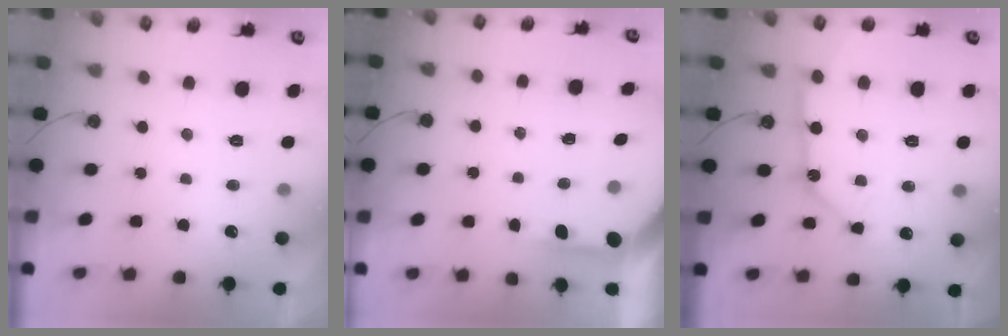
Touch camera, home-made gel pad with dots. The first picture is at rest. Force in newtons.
{"total": 3.9, "press": 3.8, "slide": 0.4}
{"total": 11.4, "press": 11.3, "slide": 1.4}